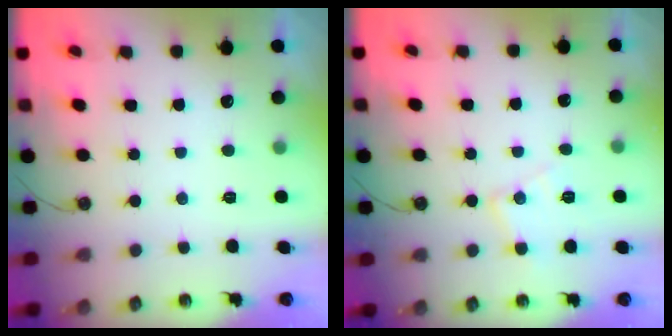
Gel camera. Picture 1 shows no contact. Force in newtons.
{"total": 10.0, "press": 10.0, "slide": 0.7}